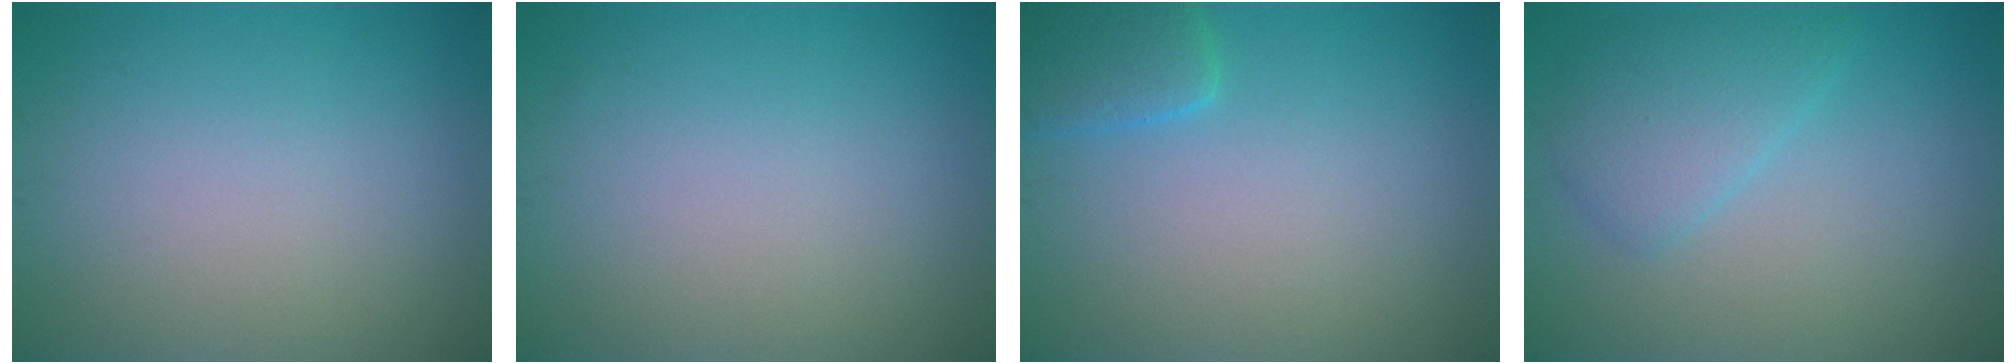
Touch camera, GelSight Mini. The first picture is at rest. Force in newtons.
{"total": 0.0}
{"total": 2.6, "press": 2.6, "slide": 0.3}
{"total": 3.1, "press": 3.1, "slide": 0.1}